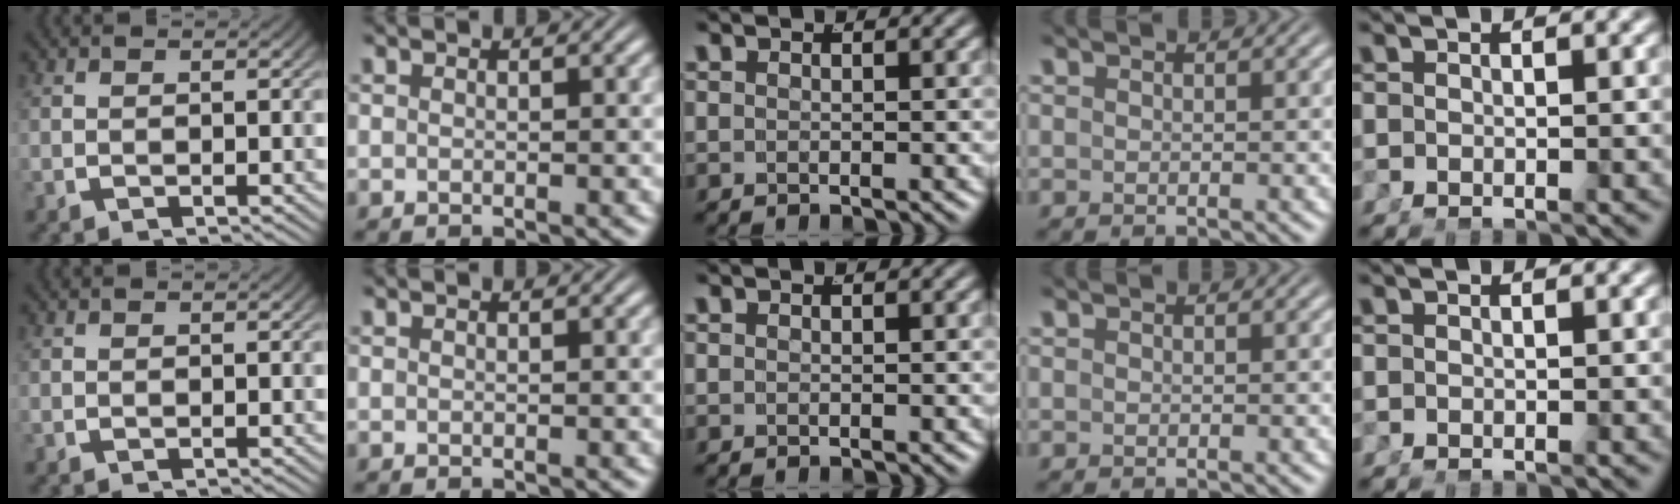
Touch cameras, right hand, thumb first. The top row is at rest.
{}